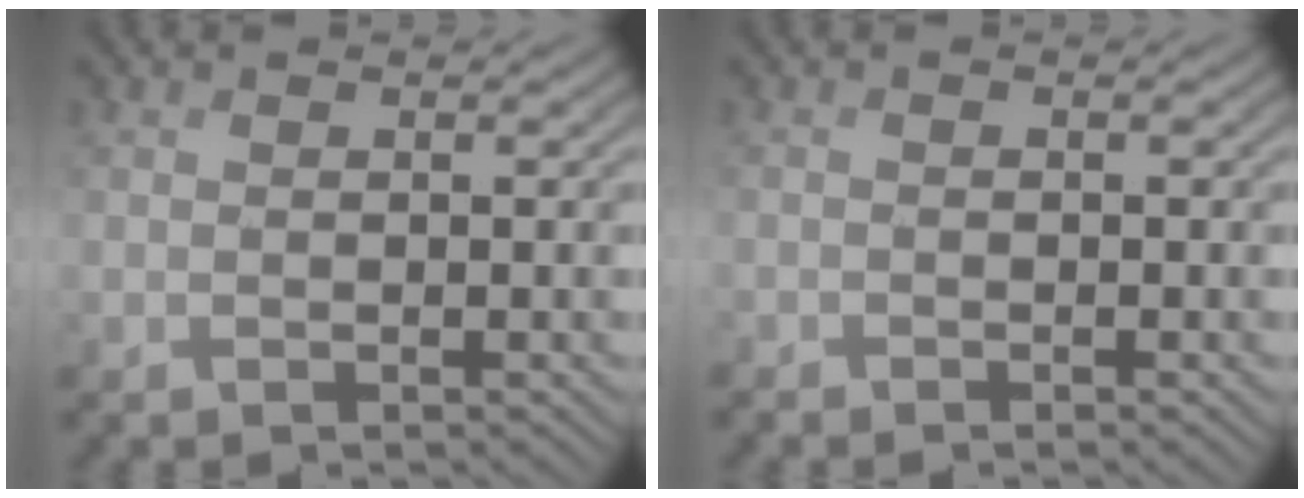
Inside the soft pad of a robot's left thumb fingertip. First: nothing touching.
{"total": 0.8, "force": [-0.8, 0.2, 0.0], "torque": [-0.001, -0.003, -0.016]}